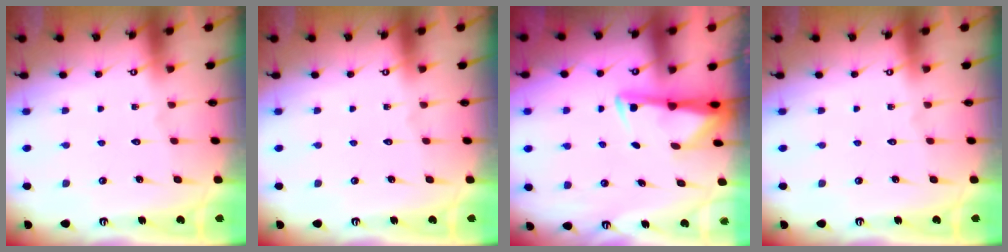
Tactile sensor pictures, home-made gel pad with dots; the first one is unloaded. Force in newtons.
{"total": 0.0}
{"total": 2.9, "press": 2.9, "slide": 0.5}
{"total": 0.0}